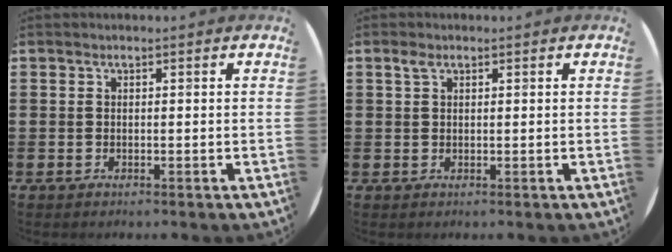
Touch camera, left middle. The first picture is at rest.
{"total": 1.2, "force": [0.7, 0.7, 0.7], "torque": [-0.015, 0.006, 0.012]}